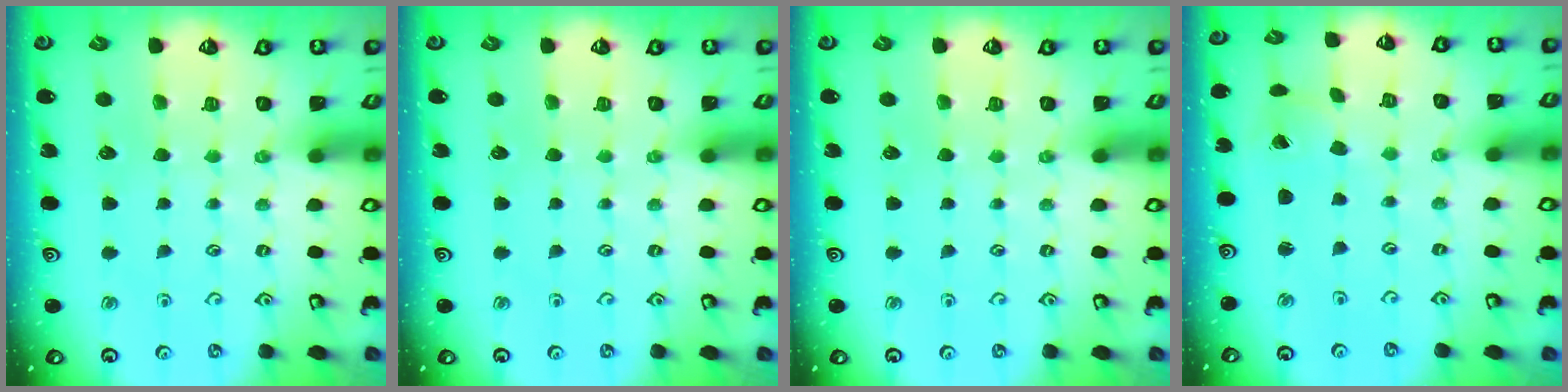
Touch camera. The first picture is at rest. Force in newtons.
{"total": 0.0}
{"total": 0.0}
{"total": 1.2, "press": 1.2, "slide": 0.1}